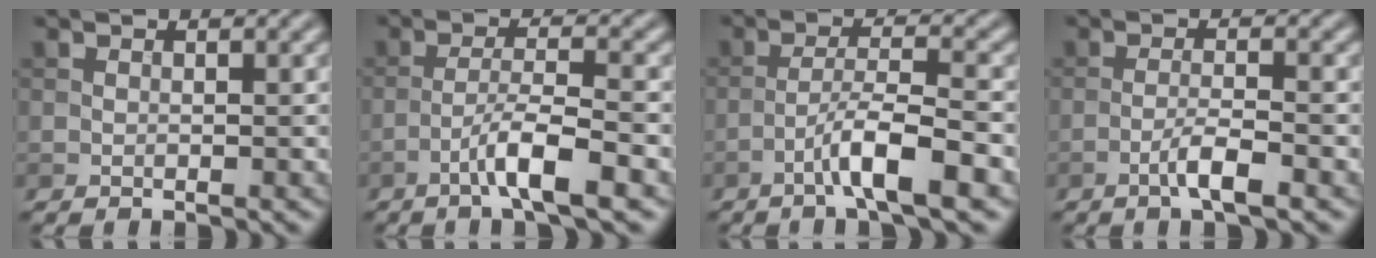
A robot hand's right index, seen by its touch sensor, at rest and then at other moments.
{"total": 4.7, "force": [-2.6, 0.5, 3.9], "torque": [-0.067, 0.011, -0.052]}
{"total": 5.2, "force": [-2.8, 0.6, 4.3], "torque": [-0.073, 0.012, -0.055]}
{"total": 2.9, "force": [-1.5, 0.3, 2.4], "torque": [-0.044, 0.008, -0.034]}